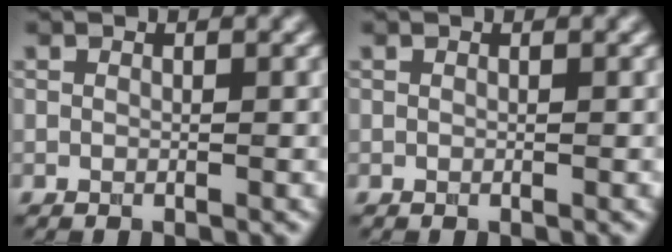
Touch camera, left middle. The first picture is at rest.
{"total": 0.0}